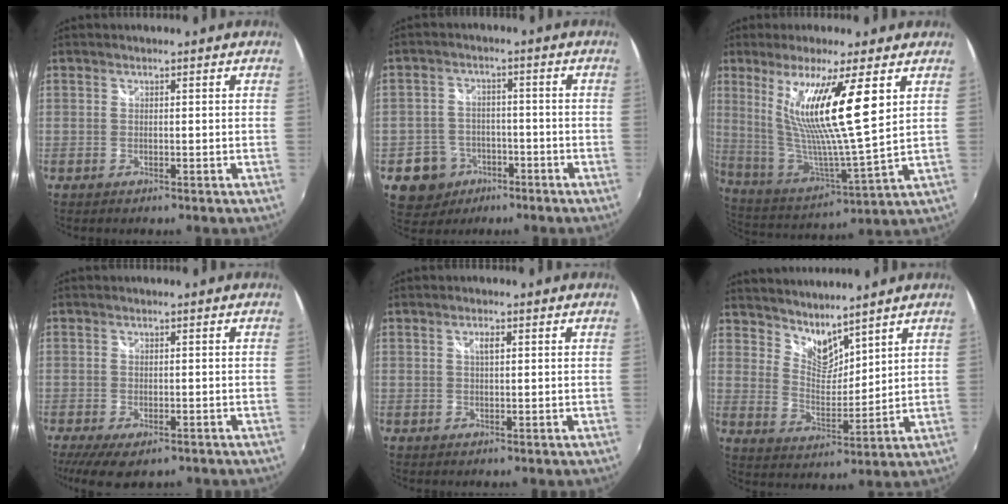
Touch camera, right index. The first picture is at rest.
{"total": 7.9, "force": [-4.0, 6.7, 0.9], "torque": [-0.033, 0.024, -0.057]}
{"total": 16.8, "force": [7.2, 0.3, 15.2], "torque": [-0.262, -0.012, 0.146]}
{"total": 8.2, "force": [-5.4, 3.5, 5.1], "torque": [-0.116, -0.034, -0.085]}
{"total": 1.6, "force": [0.5, 0.5, 1.4], "torque": [-0.025, 0.004, 0.007]}
{"total": 7.4, "force": [6.7, 2.1, 2.5], "torque": [-0.035, -0.007, 0.125]}